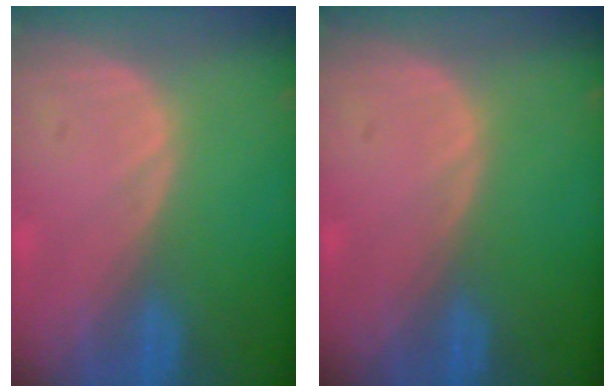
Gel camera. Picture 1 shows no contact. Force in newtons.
{"total": 0.0}